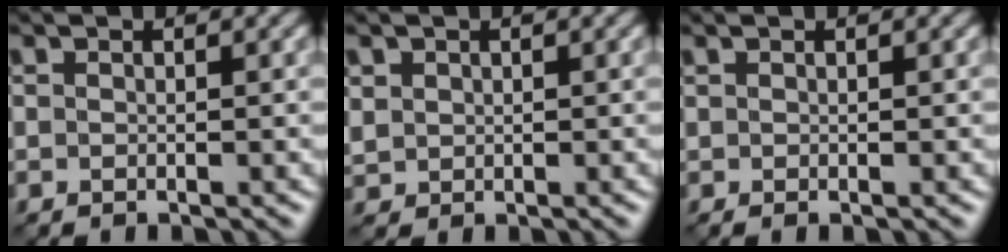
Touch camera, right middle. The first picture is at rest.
{"total": 1.4, "force": [0.6, 1.3, 0.3], "torque": [-0.012, -0.002, 0.015]}
{"total": 0.0}